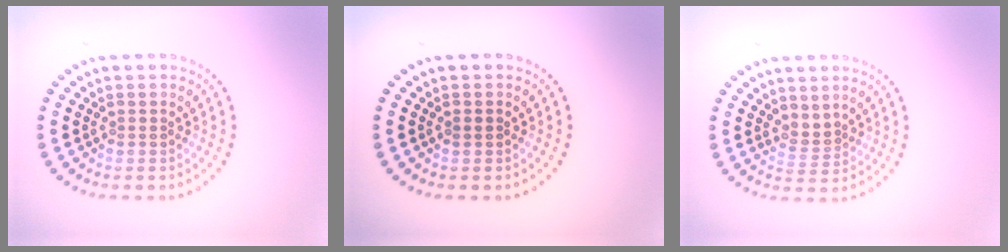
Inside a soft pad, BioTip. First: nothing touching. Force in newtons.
{"total": 0.6, "press": 0.6, "slide": 0.0}
{"total": 1.6, "press": 1.1, "slide": 1.1}